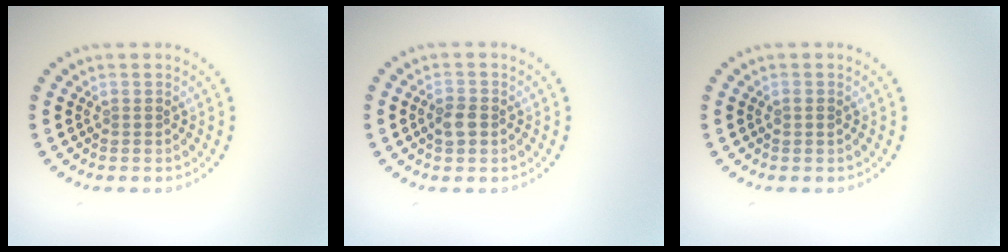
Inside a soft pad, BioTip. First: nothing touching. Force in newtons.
{"total": 1.7, "press": 1.7, "slide": 0.2}
{"total": 0.8, "press": 0.8, "slide": 0.0}